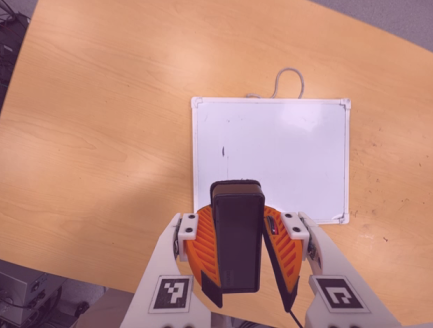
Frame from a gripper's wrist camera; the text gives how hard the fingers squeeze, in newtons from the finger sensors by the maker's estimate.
{"total": 9.1, "left": 9.3, "right": 8.8}